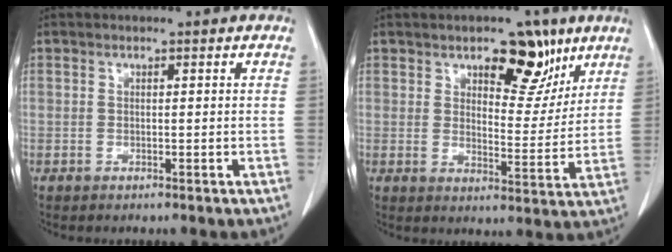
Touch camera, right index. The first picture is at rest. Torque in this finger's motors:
{"motor_torque": [0.26, 0.25, 0.12, 0.05]}